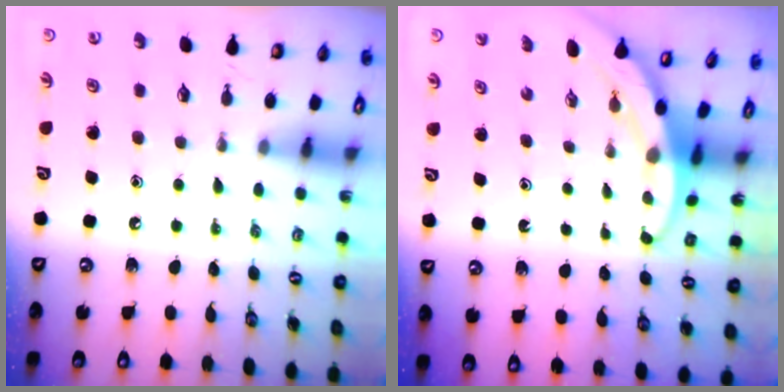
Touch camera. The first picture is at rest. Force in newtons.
{"total": 3.4, "press": 3.4, "slide": 0.2}